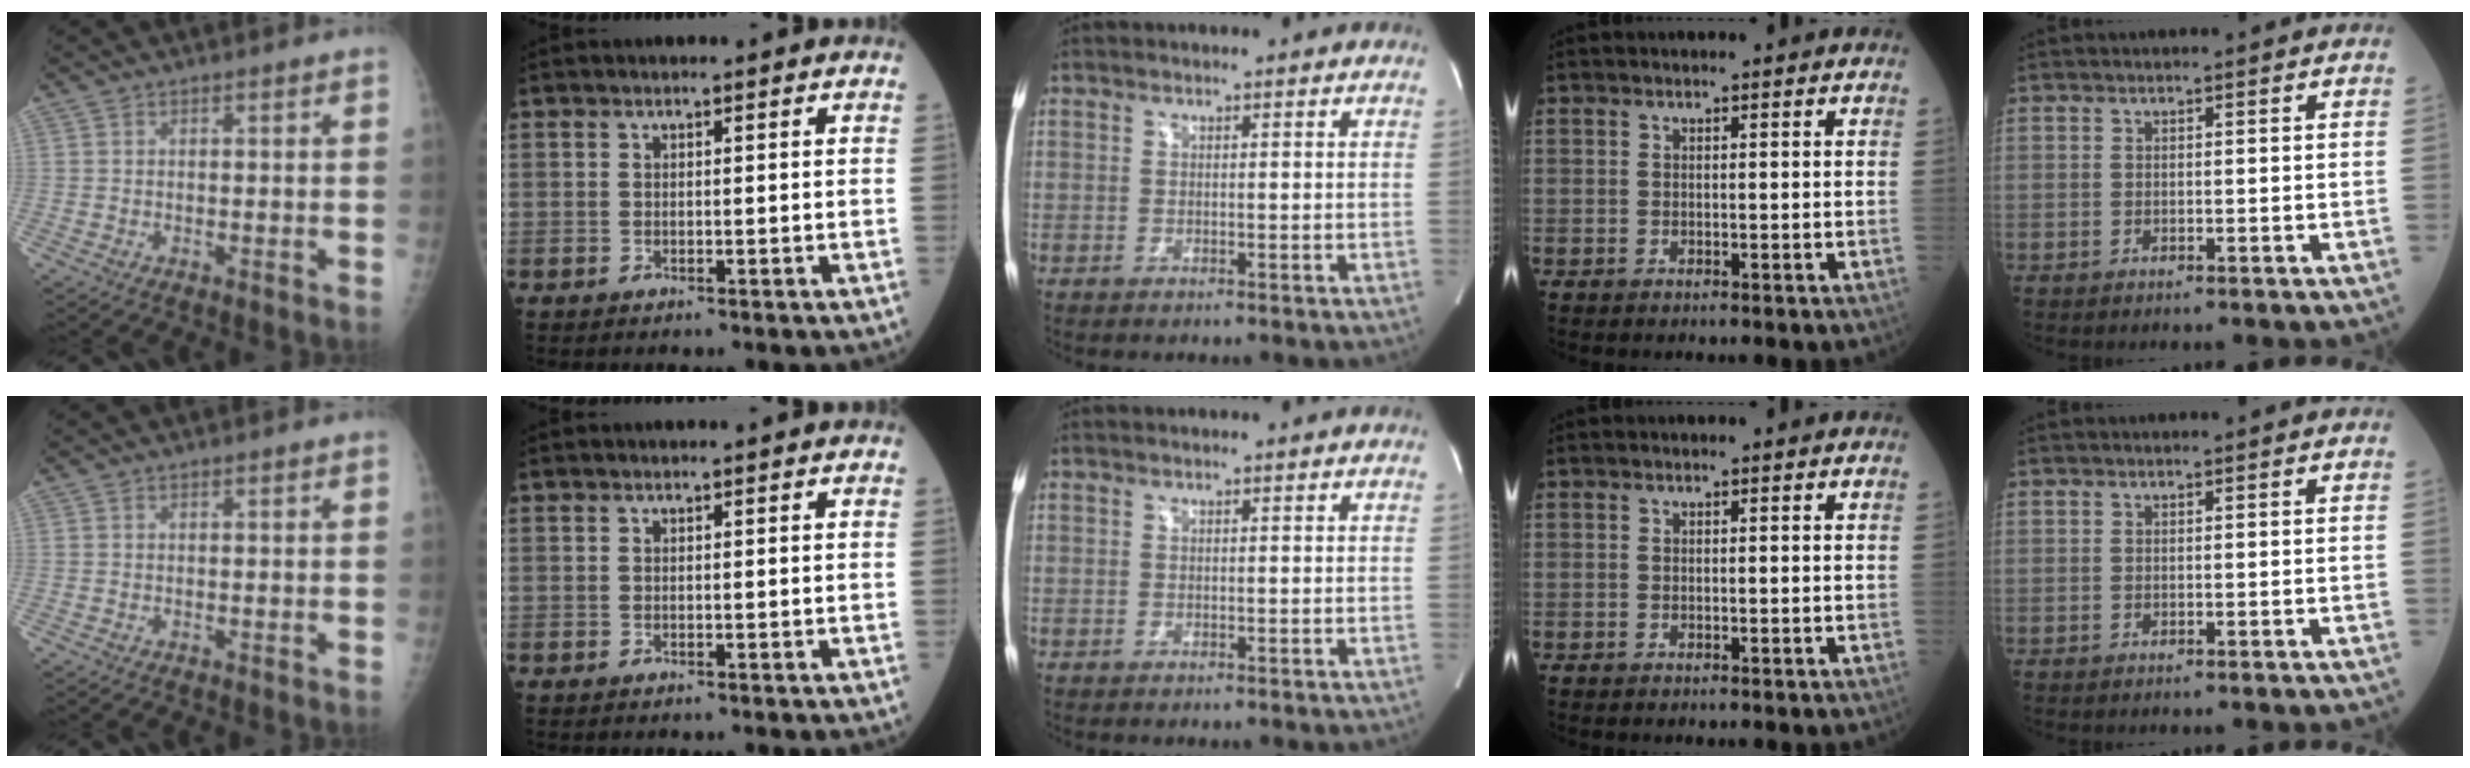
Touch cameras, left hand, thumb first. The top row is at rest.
{}